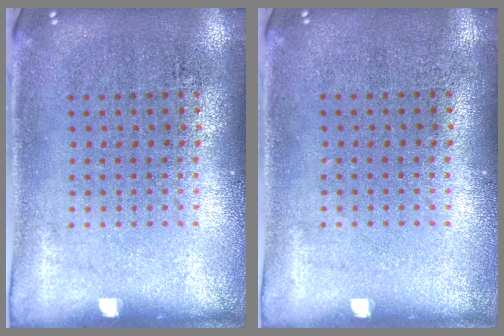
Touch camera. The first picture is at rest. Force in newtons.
{"total": 0.0}